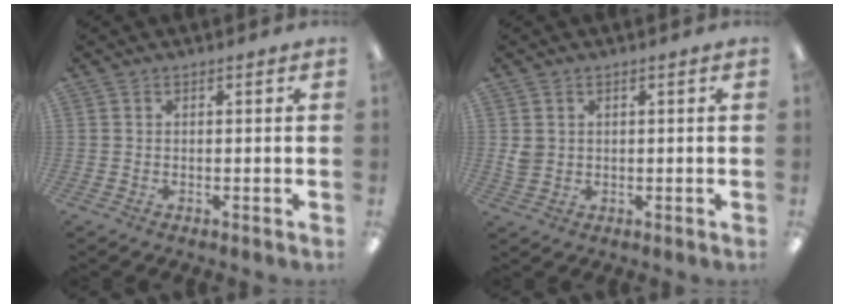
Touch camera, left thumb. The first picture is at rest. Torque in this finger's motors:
{"motor_torque": [-0.30, 0.32, 0.32, -0.31, 0.00]}